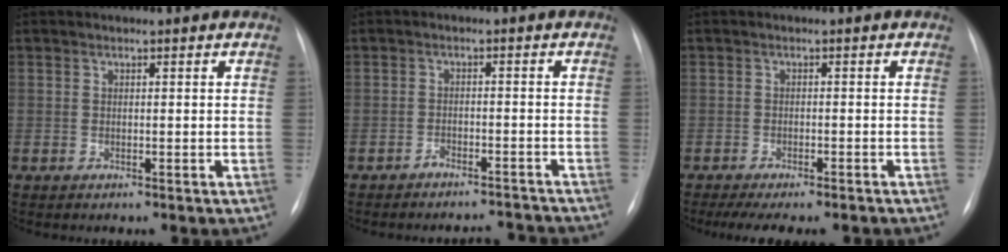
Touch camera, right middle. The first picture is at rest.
{"total": 5.1, "force": [-5.0, 0.8, 0.1], "torque": [0.006, 0.011, -0.066]}
{"total": 10.0, "force": [-8.4, 2.2, 4.9], "torque": [-0.065, -0.005, -0.109]}